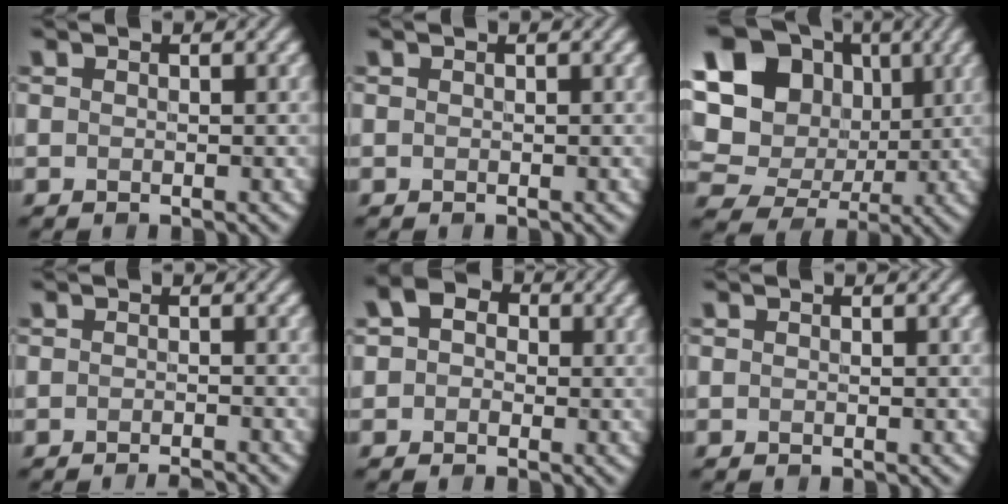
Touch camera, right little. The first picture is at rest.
{"total": 0.0}
{"total": 19.0, "force": [4.7, 16.5, 8.2], "torque": [-0.193, 0.019, 0.058]}
{"total": 1.5, "force": [-1.3, 0.1, 0.7], "torque": [-0.001, -0.001, -0.020]}
{"total": 2.9, "force": [0.6, 2.4, 1.5], "torque": [-0.018, 0.011, -0.004]}
{"total": 0.0}